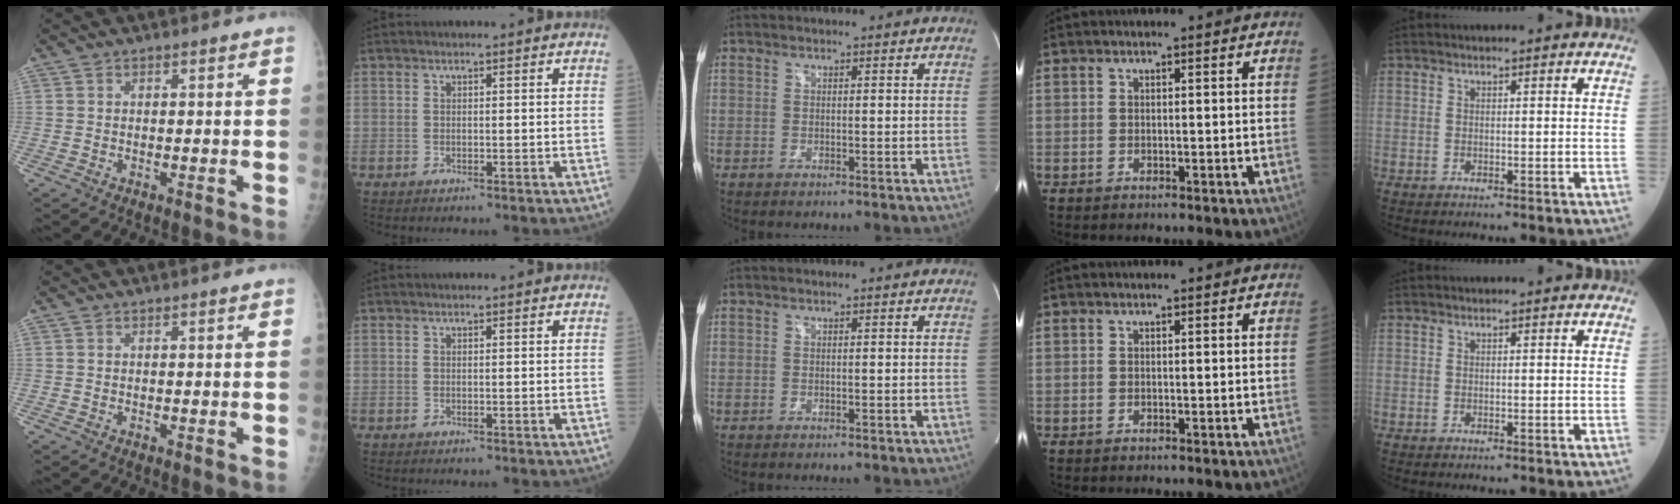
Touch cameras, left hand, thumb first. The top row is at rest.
{}